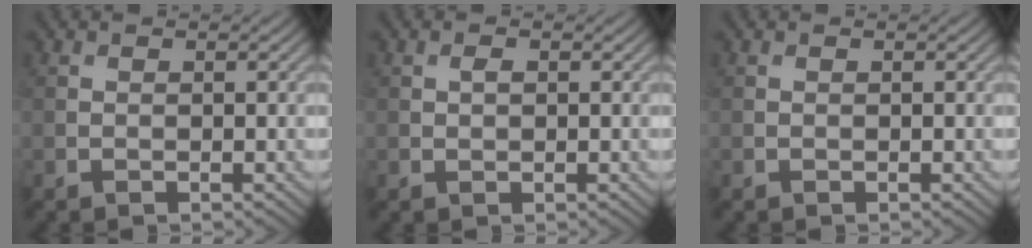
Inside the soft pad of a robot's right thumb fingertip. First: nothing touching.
{"total": 1.0, "force": [0.3, 0.6, 0.8], "torque": [-0.016, 0.001, 0.005]}
{"total": 0.0}